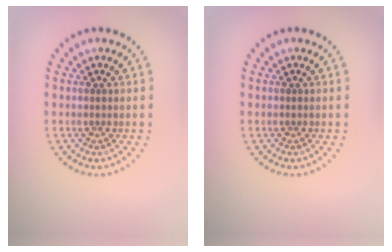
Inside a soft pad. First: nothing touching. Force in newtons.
{"total": 0.0}